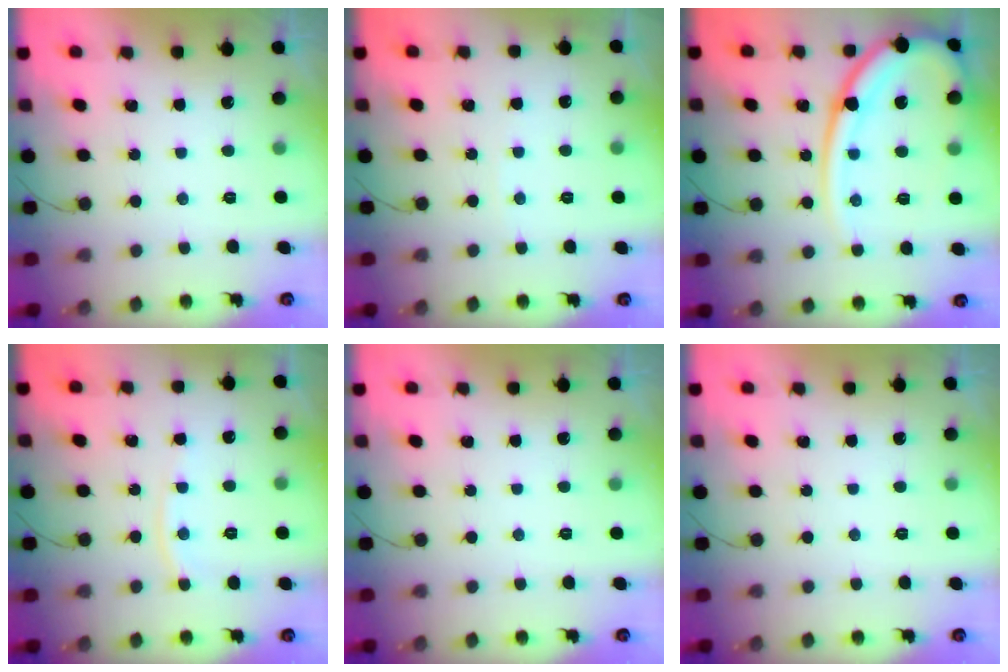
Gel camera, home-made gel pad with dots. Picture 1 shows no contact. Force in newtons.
{"total": 1.7, "press": 1.7, "slide": 0.2}
{"total": 17.8, "press": 17.7, "slide": 2.1}
{"total": 5.7, "press": 5.7, "slide": 0.8}
{"total": 0.0}
{"total": 0.0}